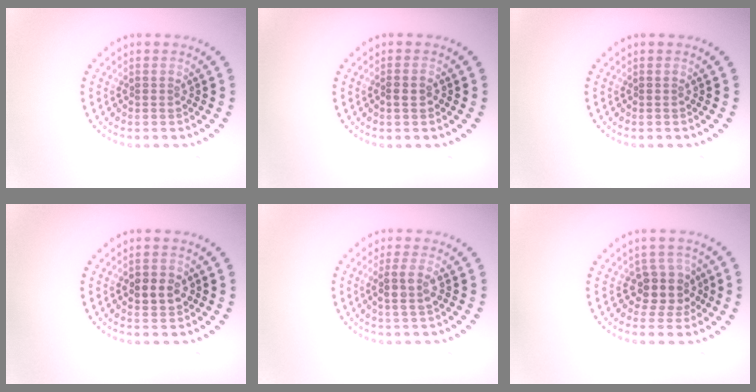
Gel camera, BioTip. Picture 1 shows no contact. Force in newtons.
{"total": 0.7, "press": 0.6, "slide": 0.3}
{"total": 0.0}
{"total": 2.5, "press": 2.5, "slide": 0.5}
{"total": 2.2, "press": 2.1, "slide": 0.8}
{"total": 2.9, "press": 2.4, "slide": 1.7}